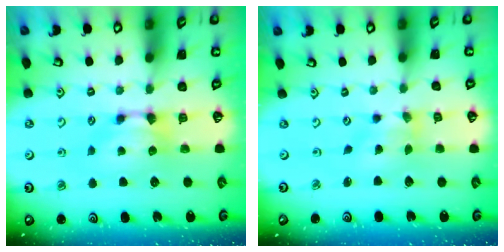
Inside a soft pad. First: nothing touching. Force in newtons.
{"total": 1.2, "press": 0.6, "slide": 1.1}